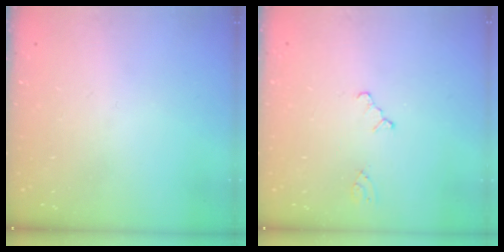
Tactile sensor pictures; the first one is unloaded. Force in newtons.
{"total": 0.7, "press": 0.7, "slide": 0.2}